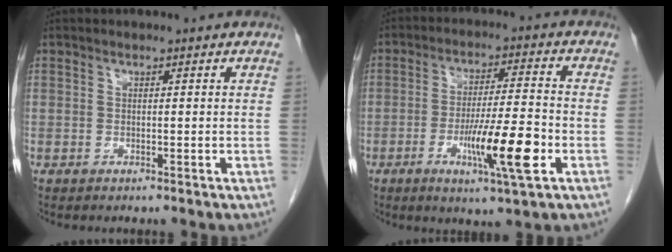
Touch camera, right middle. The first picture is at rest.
{"total": 10.7, "force": [-3.8, 0.3, 10.0], "torque": [-0.172, -0.015, -0.065]}